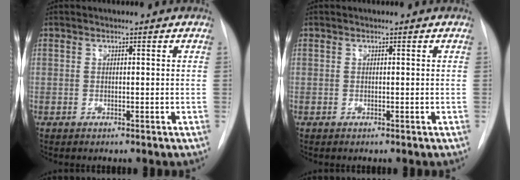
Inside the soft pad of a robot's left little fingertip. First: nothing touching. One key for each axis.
{"total": 0.0}